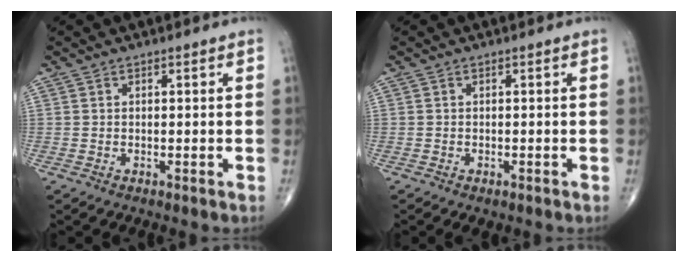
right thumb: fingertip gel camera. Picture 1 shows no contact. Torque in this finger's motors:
{"motor_torque": [1.27, 0.34, 0.23, -0.46, 0.03]}